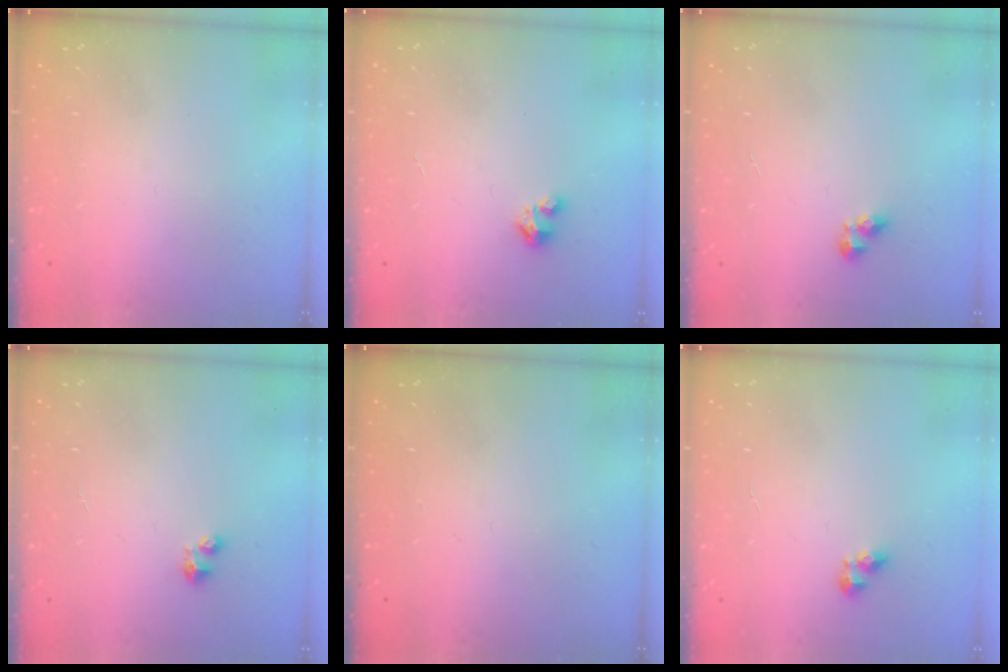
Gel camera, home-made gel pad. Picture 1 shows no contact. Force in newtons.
{"total": 1.6, "press": 1.6, "slide": 0.1}
{"total": 5.0, "press": 5.0, "slide": 0.6}
{"total": 2.8, "press": 2.8, "slide": 0.4}
{"total": 0.0}
{"total": 5.0, "press": 5.0, "slide": 0.6}